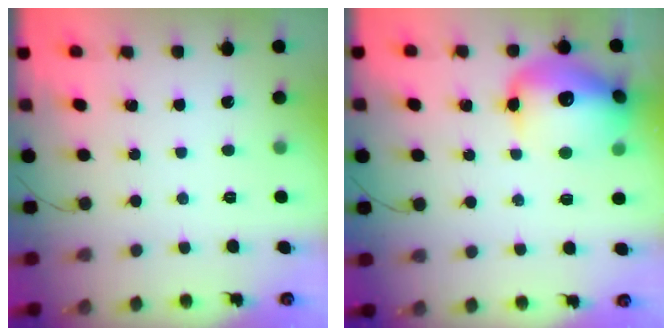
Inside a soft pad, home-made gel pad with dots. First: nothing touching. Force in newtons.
{"total": 17.4, "press": 17.1, "slide": 2.8}